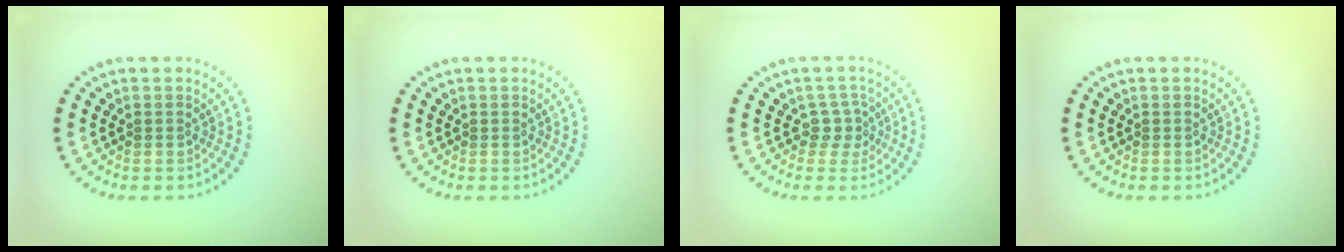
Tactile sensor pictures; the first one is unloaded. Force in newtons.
{"total": 0.0}
{"total": 2.0, "press": 1.4, "slide": 1.5}
{"total": 0.0}